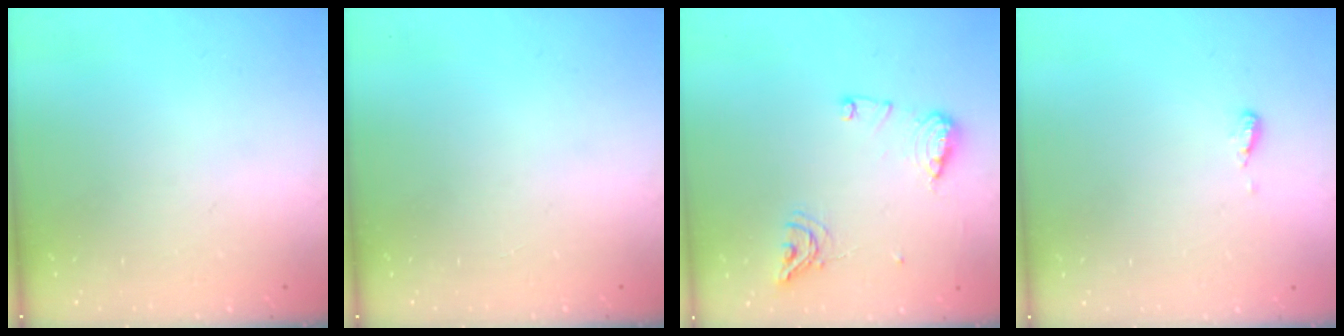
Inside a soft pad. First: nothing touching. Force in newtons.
{"total": 0.0}
{"total": 11.5, "press": 11.4, "slide": 1.1}
{"total": 4.7, "press": 4.7, "slide": 0.6}